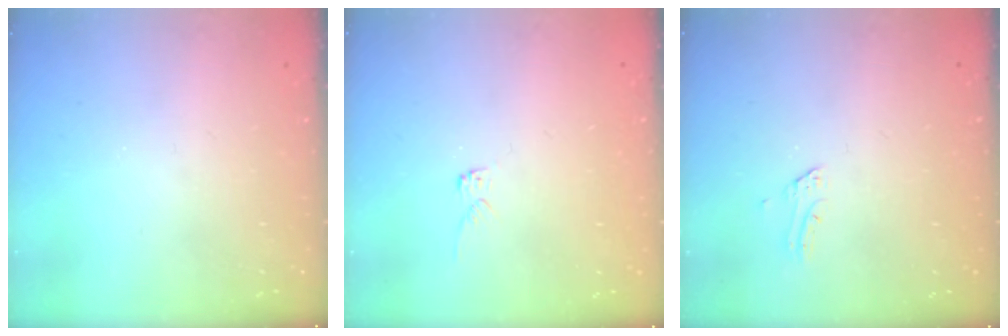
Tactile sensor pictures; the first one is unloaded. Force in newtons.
{"total": 2.8, "press": 2.8, "slide": 0.1}
{"total": 1.4, "press": 1.4, "slide": 0.1}